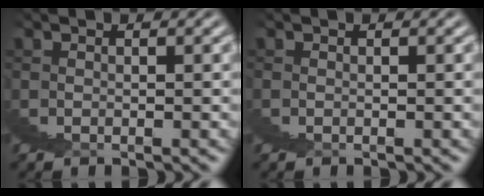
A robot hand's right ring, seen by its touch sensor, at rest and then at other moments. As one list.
[{"total": 0.5, "force": [-0.1, -0.3, -0.4], "torque": [0.009, 0.000, -0.003]}]